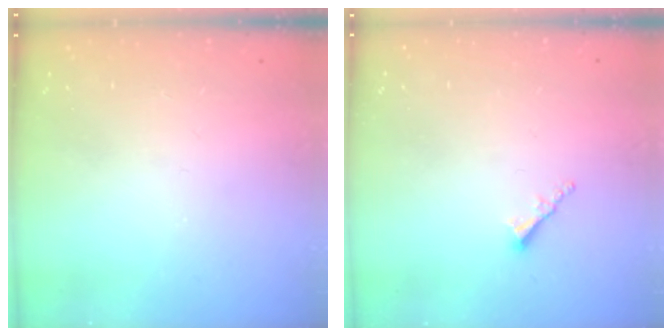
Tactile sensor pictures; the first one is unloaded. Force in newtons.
{"total": 1.7, "press": 1.7, "slide": 0.3}